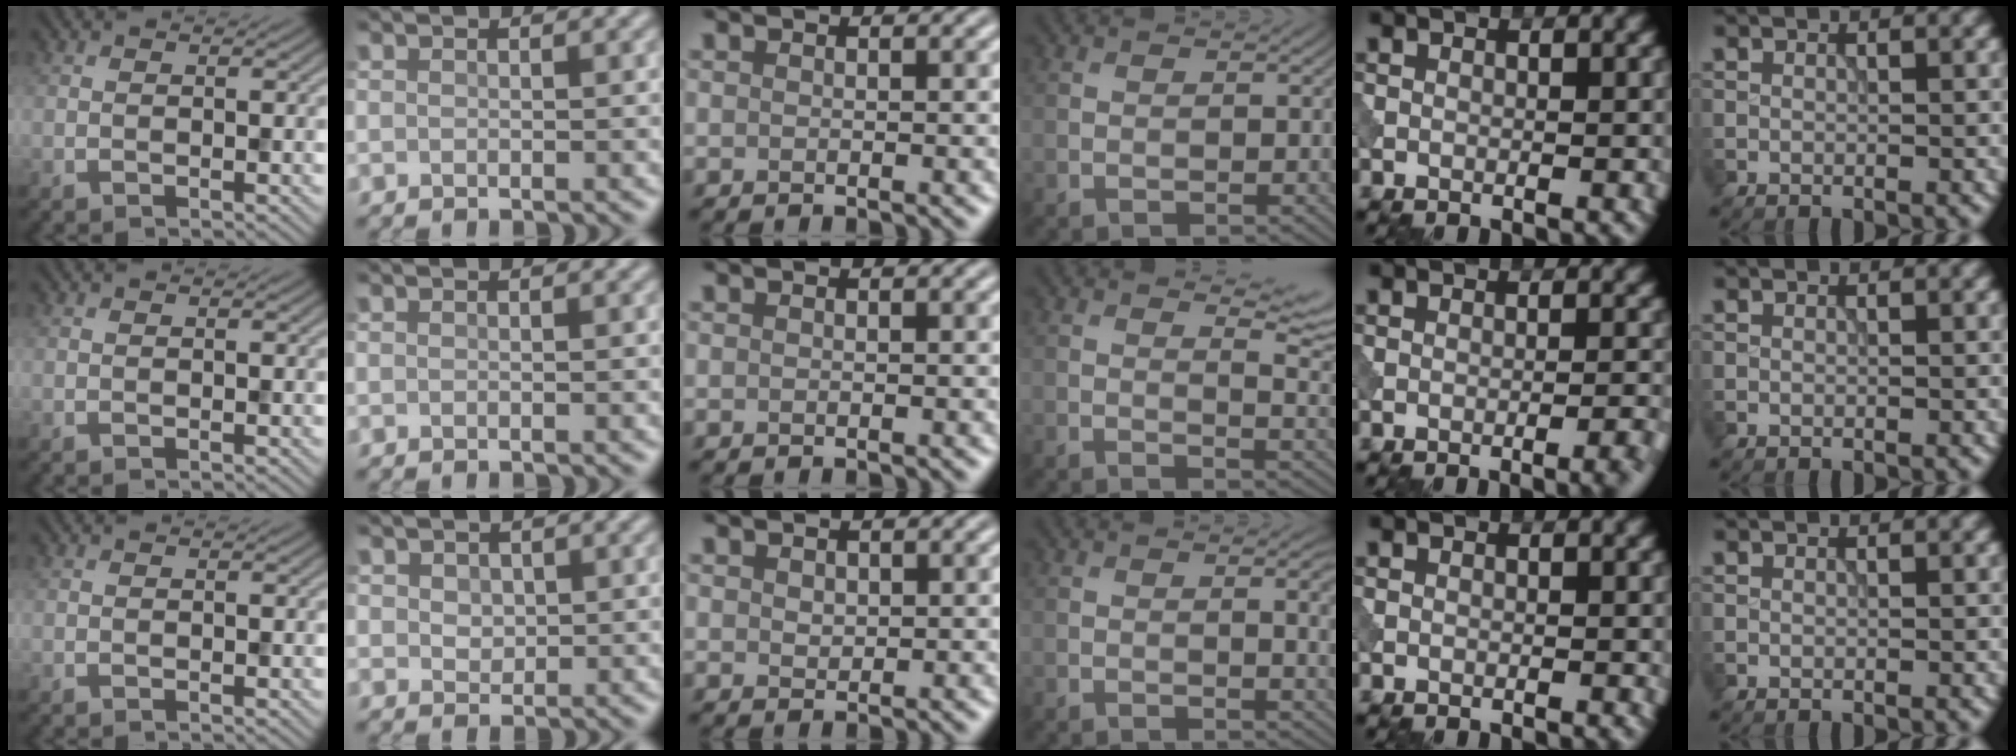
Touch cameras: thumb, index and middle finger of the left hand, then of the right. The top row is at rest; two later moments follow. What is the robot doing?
{"motion": "dispense", "object": "syringe"}